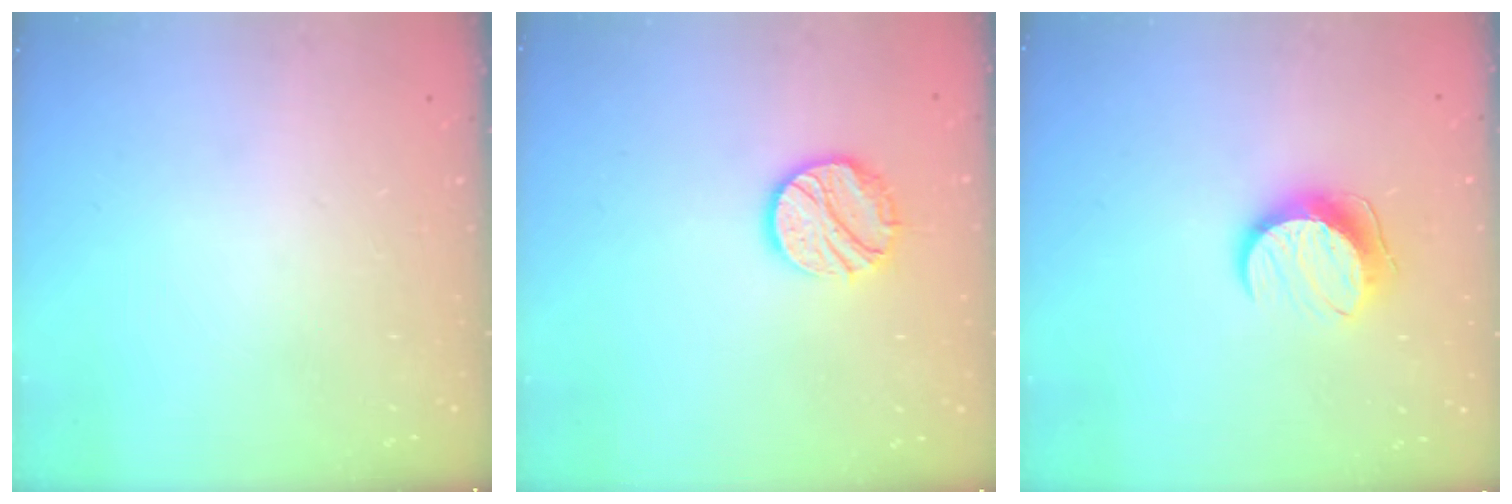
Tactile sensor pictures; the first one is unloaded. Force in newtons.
{"total": 10.2, "press": 10.2, "slide": 0.9}
{"total": 10.0, "press": 10.0, "slide": 0.4}